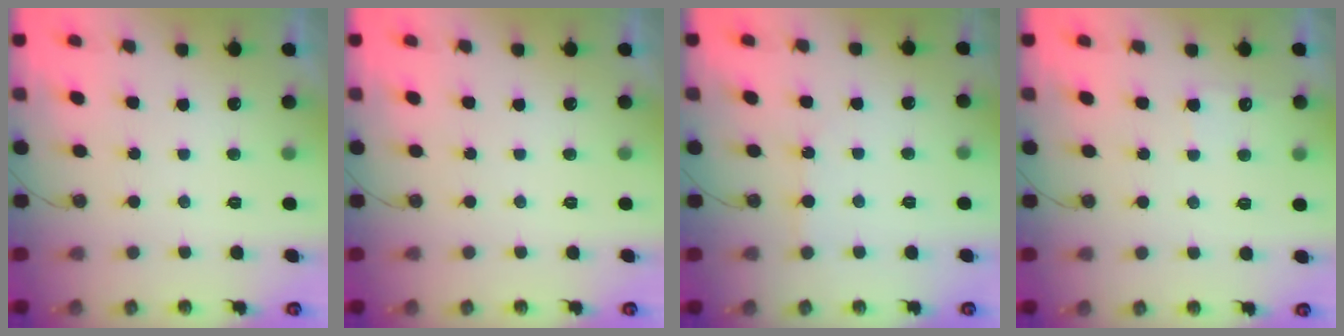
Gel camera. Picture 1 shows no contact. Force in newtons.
{"total": 0.0}
{"total": 3.8, "press": 3.8, "slide": 0.4}
{"total": 4.1, "press": 4.0, "slide": 0.4}